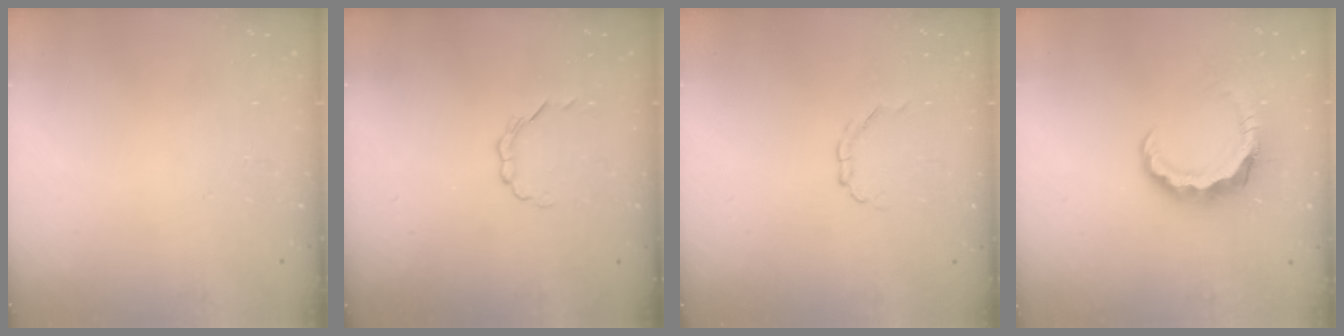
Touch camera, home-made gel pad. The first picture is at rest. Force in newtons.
{"total": 2.4, "press": 2.2, "slide": 0.8}
{"total": 2.1, "press": 2.0, "slide": 0.6}
{"total": 8.2, "press": 8.2, "slide": 1.1}